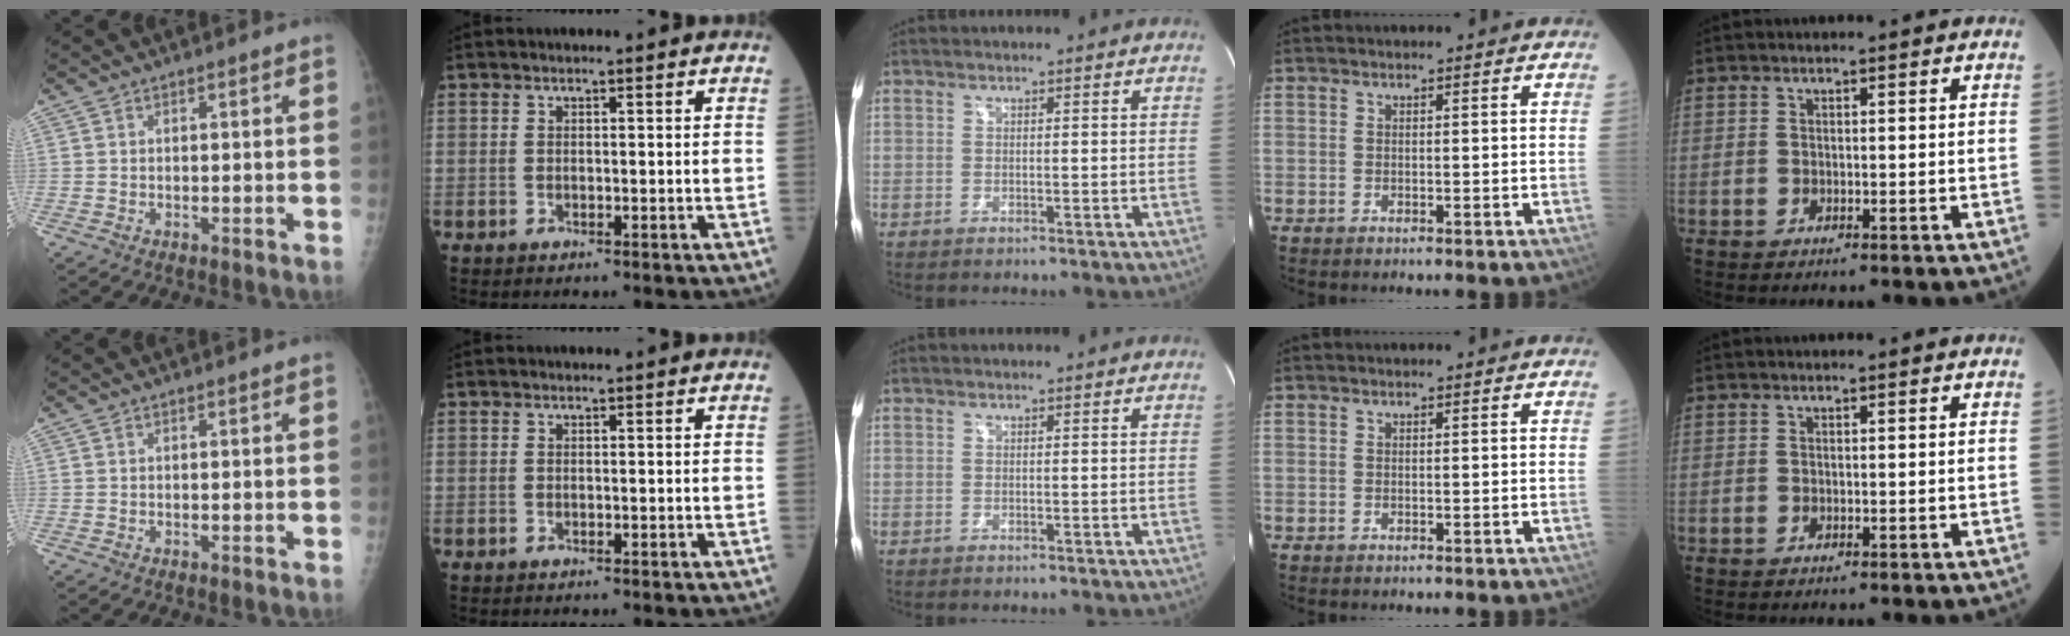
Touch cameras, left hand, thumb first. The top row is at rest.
{}